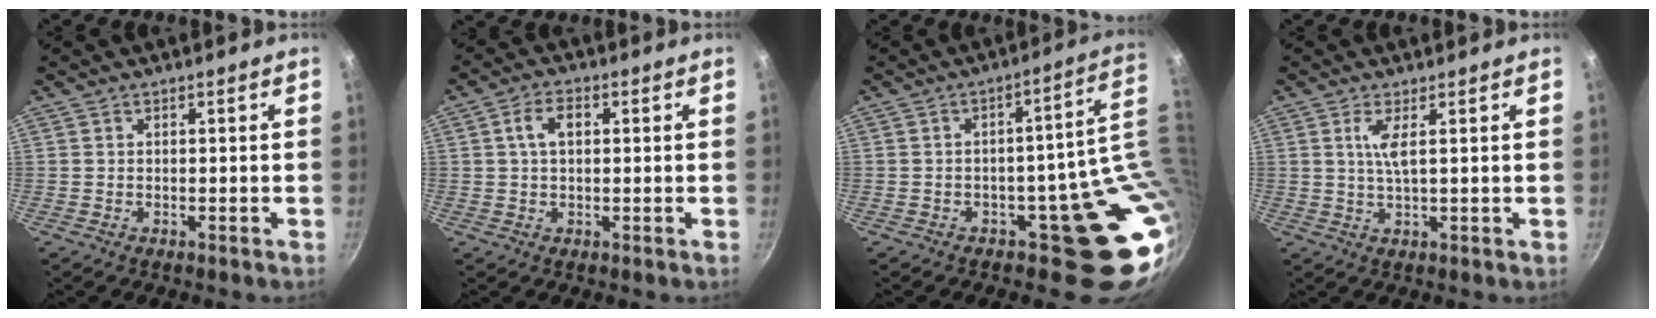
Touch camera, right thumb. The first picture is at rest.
{"total": 5.1, "force": [1.1, 3.0, 4.0], "torque": [-0.063, 0.010, 0.015]}
{"total": 12.9, "force": [1.4, 7.2, 10.6], "torque": [-0.060, 0.002, 0.033]}
{"total": 3.5, "force": [1.1, 0.5, 3.3], "torque": [-0.072, -0.008, 0.024]}